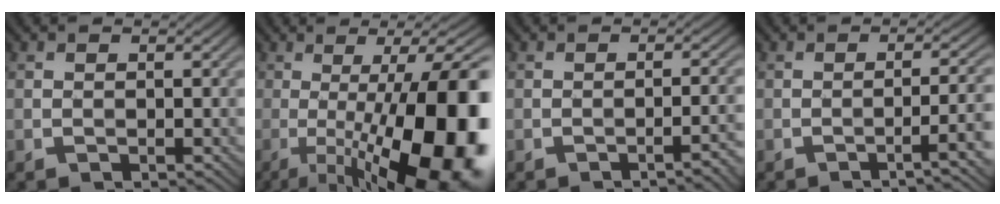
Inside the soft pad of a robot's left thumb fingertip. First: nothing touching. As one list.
[{"total": 19.1, "force": [-3.7, 5.5, 17.9], "torque": [-0.224, 0.006, -0.050]}, {"total": 3.2, "force": [-1.8, 0.5, 2.6], "torque": [-0.028, 0.015, -0.031]}, {"total": 5.2, "force": [-2.1, 0.9, 4.7], "torque": [-0.056, 0.015, -0.040]}]